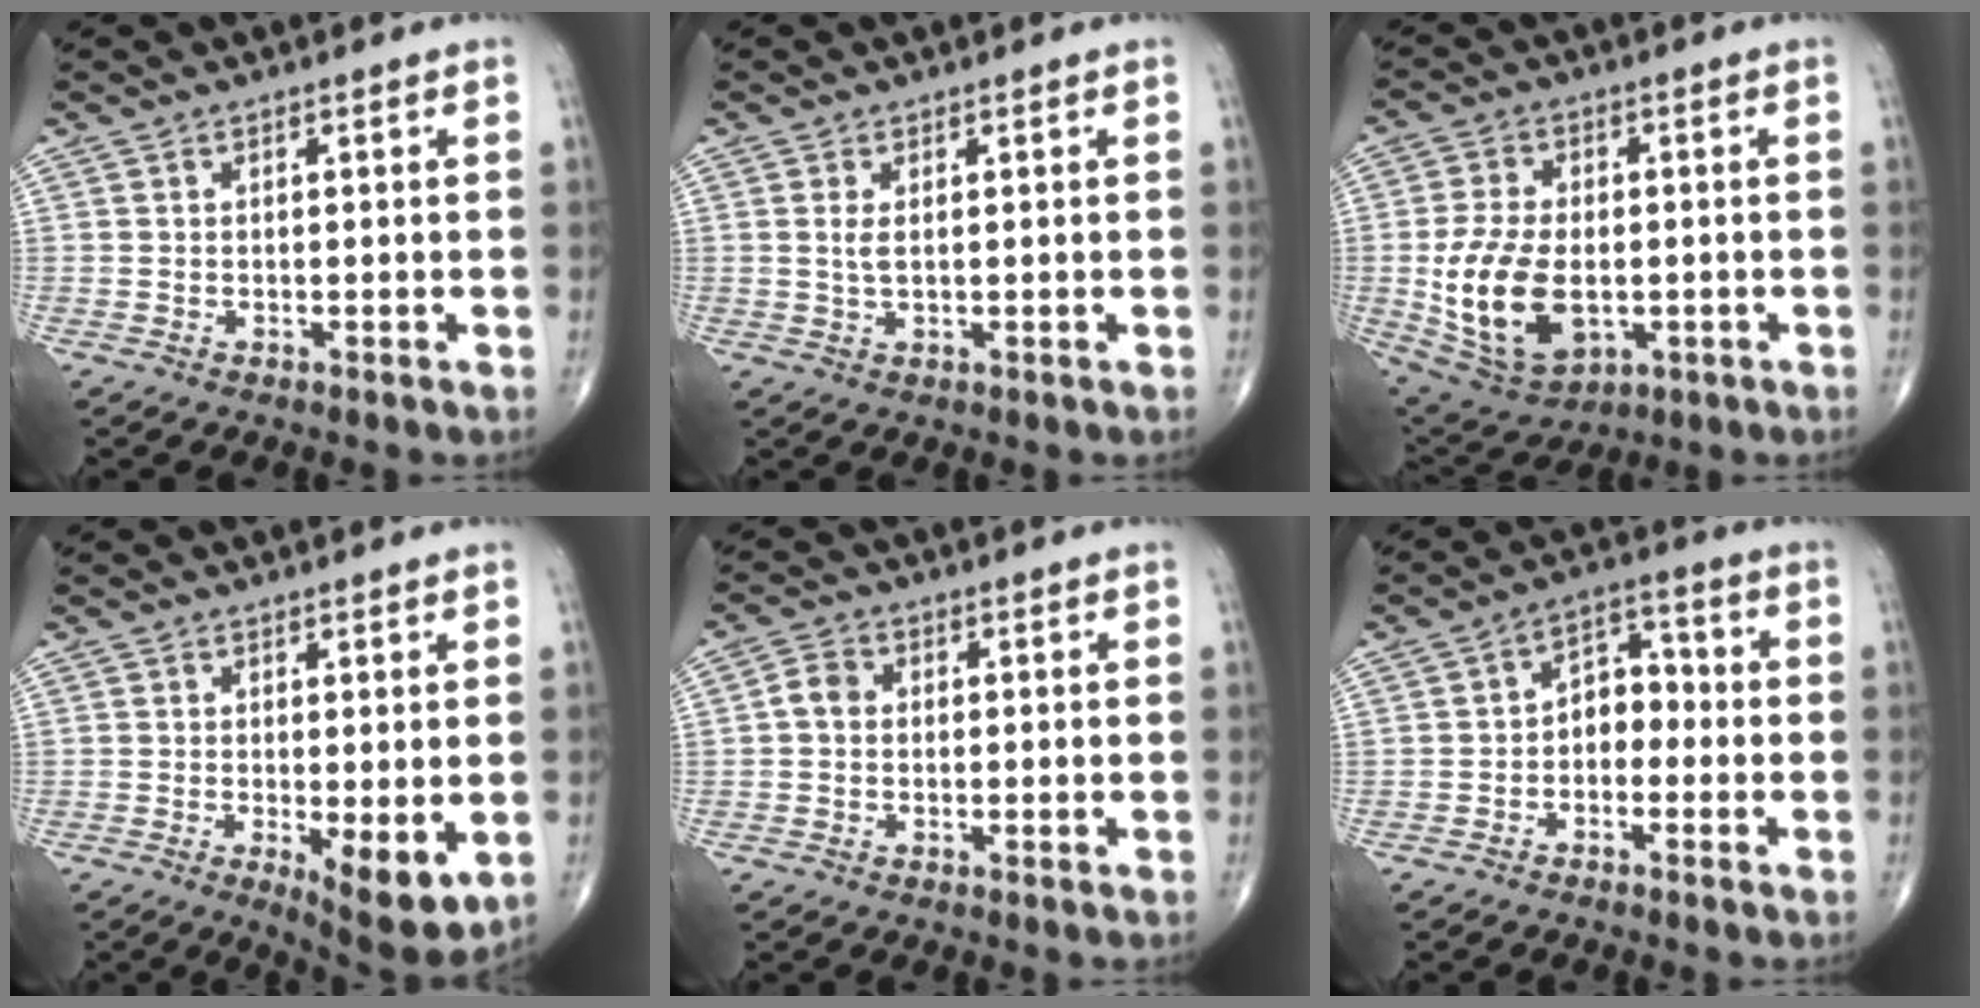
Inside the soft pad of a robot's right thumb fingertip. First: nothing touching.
{"total": 2.0, "force": [0.4, 0.8, 1.8], "torque": [-0.041, -0.002, 0.012]}
{"total": 15.8, "force": [-2.4, 9.6, 12.4], "torque": [-0.227, -0.005, -0.024]}
{"total": 7.7, "force": [-1.4, 2.7, 7.1], "torque": [-0.097, -0.023, -0.015]}
{"total": 3.0, "force": [-0.1, 2.5, 1.7], "torque": [-0.026, 0.010, -0.009]}
{"total": 6.1, "force": [-1.3, 4.3, 4.1], "torque": [-0.039, 0.032, -0.038]}